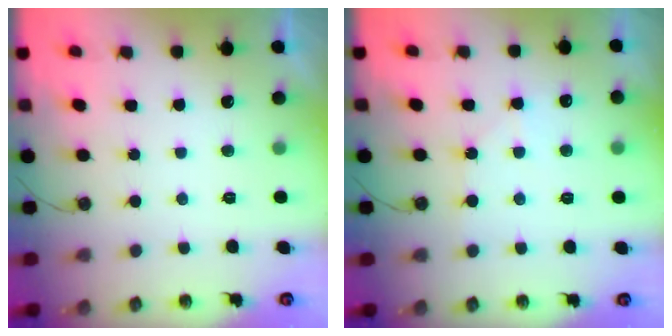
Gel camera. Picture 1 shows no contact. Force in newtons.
{"total": 7.2, "press": 7.2, "slide": 0.6}